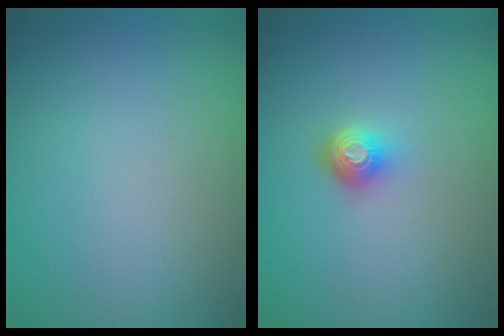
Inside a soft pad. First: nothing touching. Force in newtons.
{"total": 2.0, "press": 1.5, "slide": 1.4}